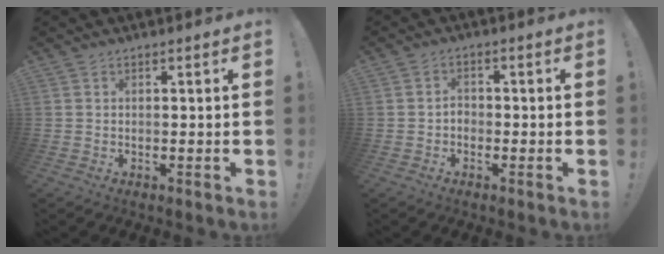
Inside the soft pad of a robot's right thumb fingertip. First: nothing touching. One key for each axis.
{"total": 2.4, "fx": -1.4, "fy": 1.7, "fz": 0.9, "tx": -0.020, "ty": 0.011, "tz": -0.024}